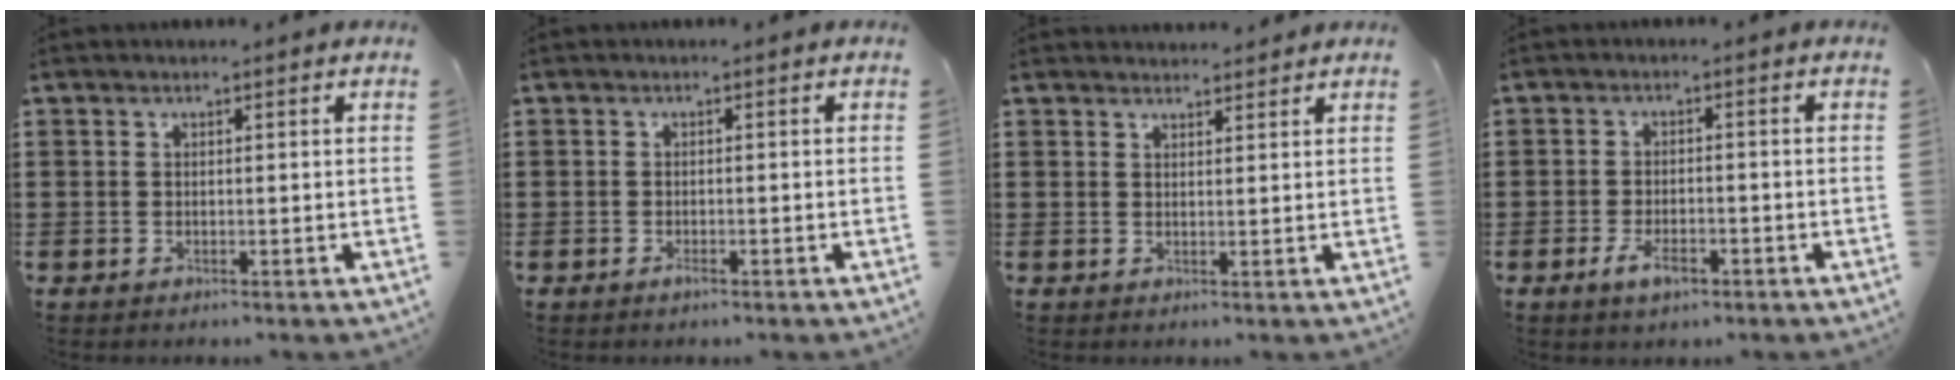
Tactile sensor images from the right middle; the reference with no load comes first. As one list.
[{"total": 0.9, "force": [-0.7, 0.3, 0.4], "torque": [-0.010, -0.006, -0.013]}, {"total": 1.8, "force": [1.8, -0.1, 0.0], "torque": [-0.005, 0.001, 0.037]}, {"total": 3.8, "force": [-2.0, 1.5, 2.8], "torque": [-0.061, -0.004, -0.038]}]